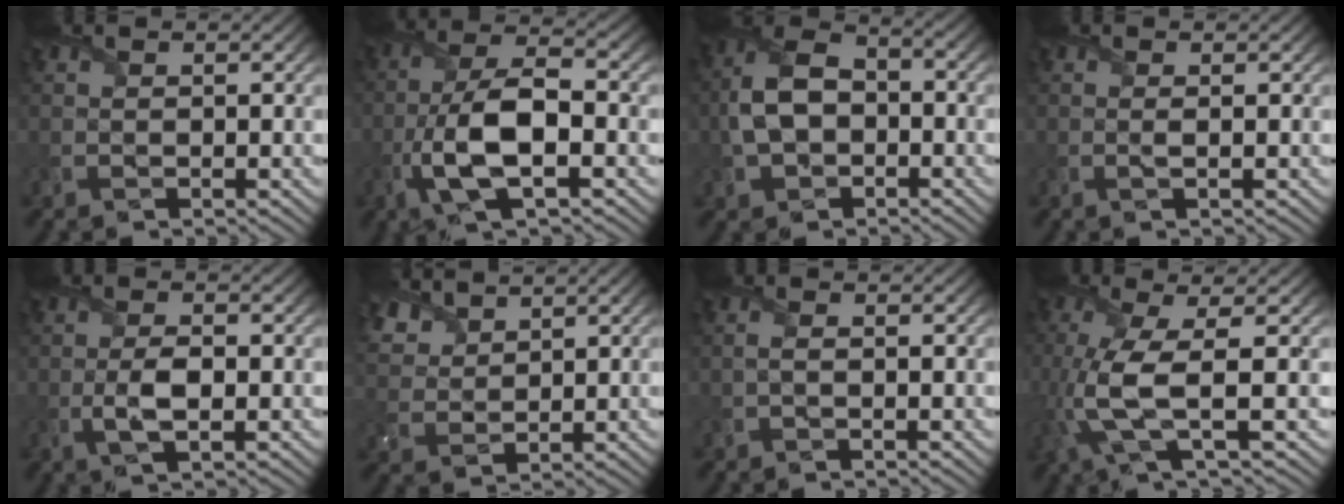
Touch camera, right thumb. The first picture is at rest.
{"total": 9.5, "force": [-2.8, 3.6, 8.3], "torque": [-0.175, 0.004, -0.062]}
{"total": 8.3, "force": [-1.6, 5.5, 6.0], "torque": [-0.138, 0.005, -0.038]}
{"total": 0.7, "force": [0.1, -0.1, 0.7], "torque": [-0.015, 0.003, -0.003]}
{"total": 3.4, "force": [-0.8, 1.3, 3.0], "torque": [-0.069, -0.003, -0.020]}
{"total": 5.1, "force": [3.9, 2.5, 1.9], "torque": [-0.061, 0.005, 0.086]}
{"total": 1.0, "force": [-0.3, 0.3, 0.9], "torque": [-0.023, 0.001, -0.008]}
{"total": 7.3, "force": [-0.5, 2.0, 7.0], "torque": [-0.163, -0.001, -0.017]}